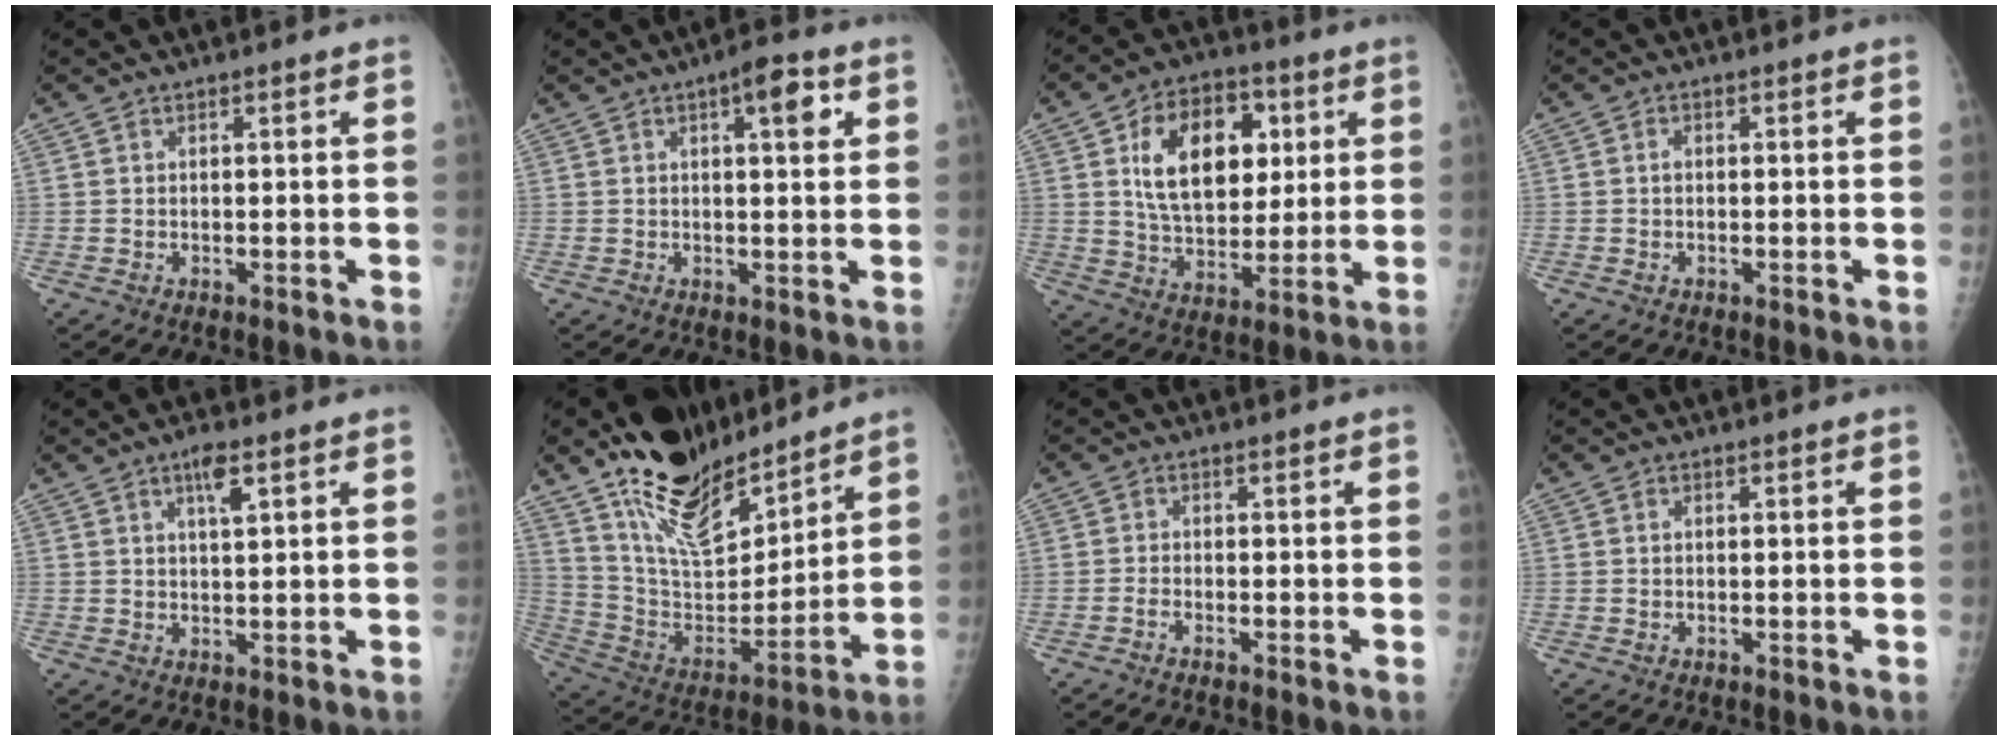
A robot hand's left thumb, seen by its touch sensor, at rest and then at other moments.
{"total": 6.0, "force": [2.5, 1.9, 5.1], "torque": [-0.061, -0.004, 0.030]}
{"total": 17.9, "force": [5.0, 11.5, 12.8], "torque": [-0.164, -0.011, 0.086]}
{"total": 1.1, "force": [0.0, 0.7, 0.8], "torque": [-0.013, 0.001, -0.002]}
{"total": 3.8, "force": [2.1, 0.9, 3.1], "torque": [-0.054, -0.006, 0.037]}
{"total": 20.5, "force": [15.8, 8.1, 10.4], "torque": [-0.132, -0.100, 0.284]}
{"total": 1.0, "force": [-0.8, 0.1, 0.6], "torque": [-0.017, 0.002, -0.019]}
{"total": 0.5, "force": [0.1, 0.3, 0.4], "torque": [-0.007, 0.000, 0.003]}